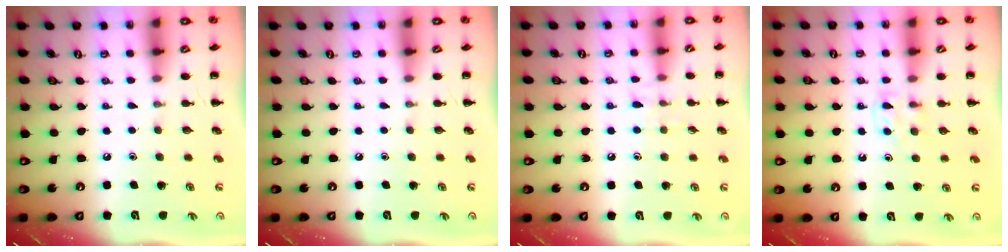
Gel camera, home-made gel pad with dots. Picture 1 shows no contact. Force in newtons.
{"total": 0.0}
{"total": 6.5, "press": 6.3, "slide": 1.9}
{"total": 3.3, "press": 3.0, "slide": 1.3}